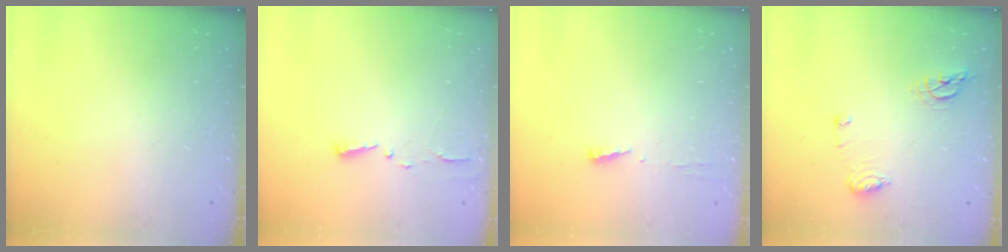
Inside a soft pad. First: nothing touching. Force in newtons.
{"total": 2.7, "press": 2.7, "slide": 0.4}
{"total": 3.7, "press": 3.7, "slide": 0.5}
{"total": 8.1, "press": 8.1, "slide": 0.4}